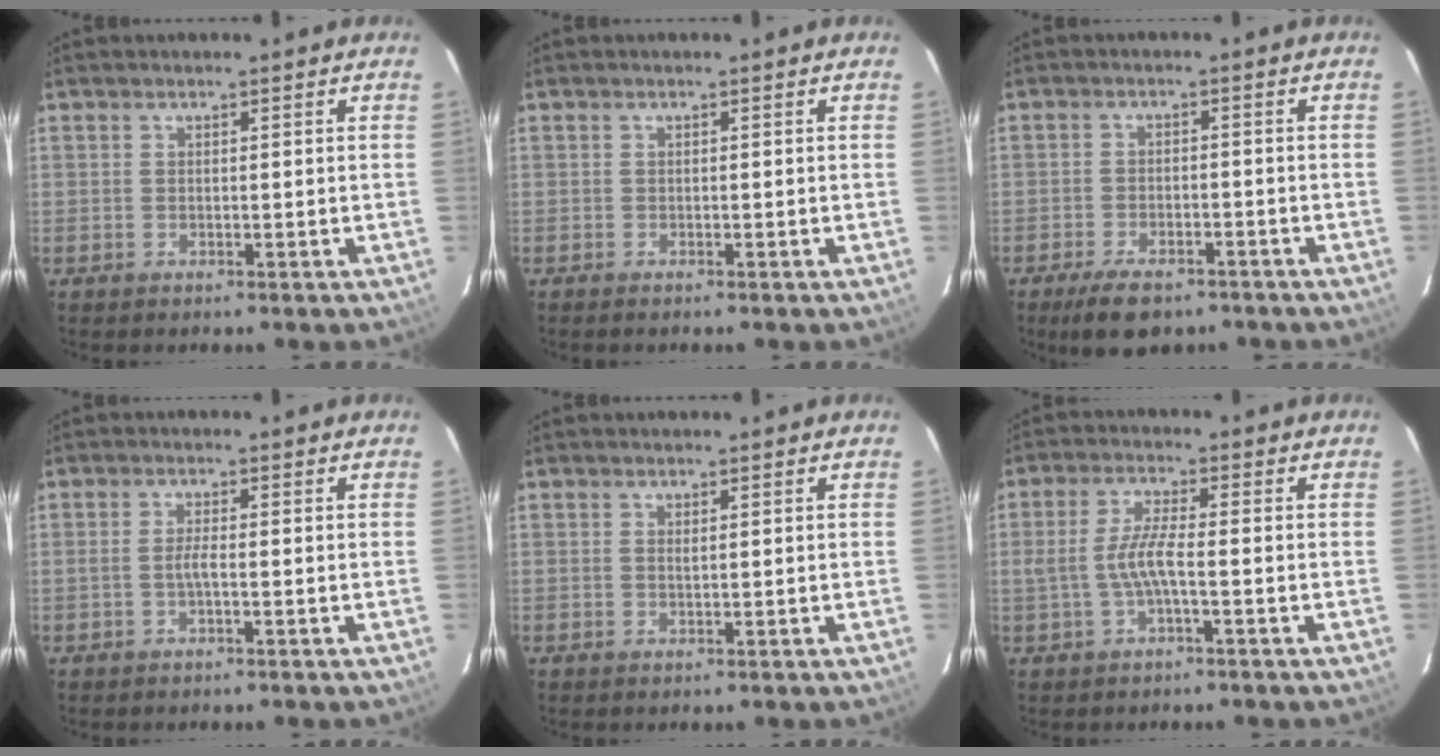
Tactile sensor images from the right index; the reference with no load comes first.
{"total": 0.5, "force": [-0.5, 0.1, 0.1], "torque": [-0.004, -0.002, -0.009]}
{"total": 8.4, "force": [-6.3, 3.4, 4.5], "torque": [-0.100, -0.007, -0.098]}
{"total": 1.8, "force": [-0.7, 0.0, 1.7], "torque": [-0.033, 0.001, -0.014]}
{"total": 0.6, "force": [0.2, 0.0, 0.5], "torque": [-0.011, 0.001, 0.004]}
{"total": 5.2, "force": [-1.4, 0.5, 5.0], "torque": [-0.107, 0.001, -0.023]}